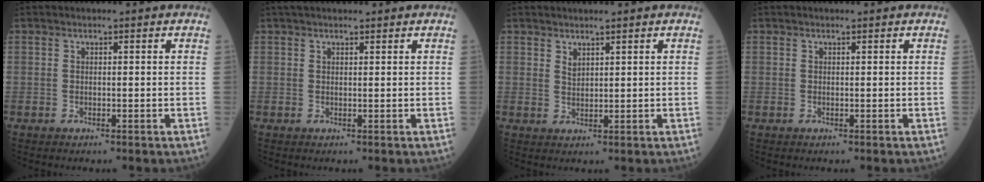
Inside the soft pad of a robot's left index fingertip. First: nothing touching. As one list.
[{"total": 4.4, "force": [3.7, 1.0, 2.1], "torque": [-0.023, 0.036, 0.058]}, {"total": 1.7, "force": [1.4, 0.6, 0.7], "torque": [-0.013, 0.000, 0.027]}, {"total": 0.0}]